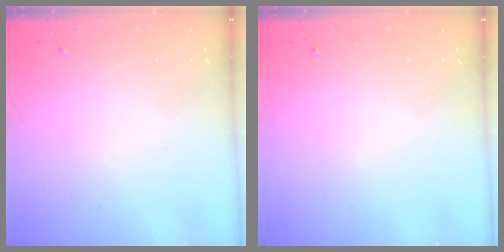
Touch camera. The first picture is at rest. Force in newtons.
{"total": 0.0}